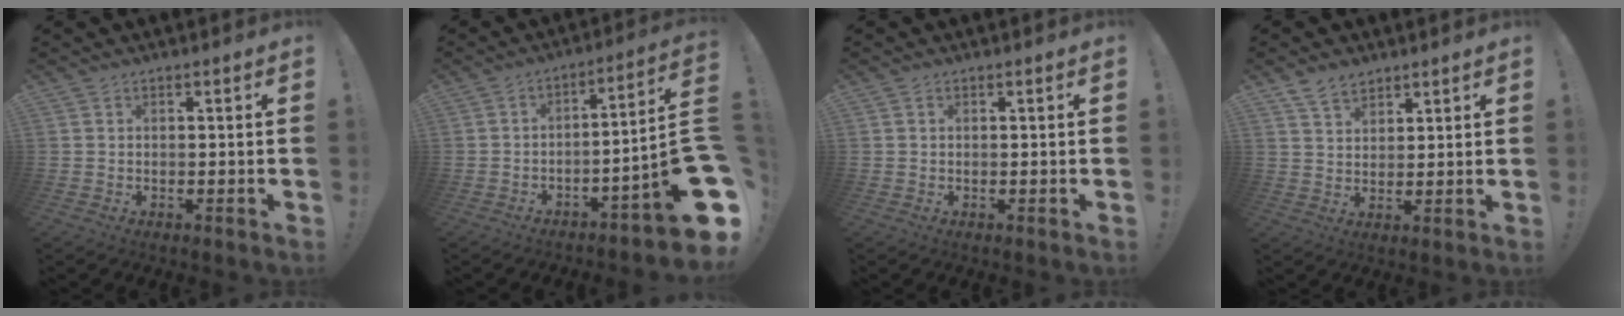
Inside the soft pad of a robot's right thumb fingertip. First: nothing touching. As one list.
[{"total": 12.0, "force": [-4.9, 0.7, 11.0], "torque": [-0.137, 0.006, -0.084]}, {"total": 0.0}, {"total": 5.9, "force": [4.6, 3.1, 2.0], "torque": [-0.039, -0.021, 0.088]}]